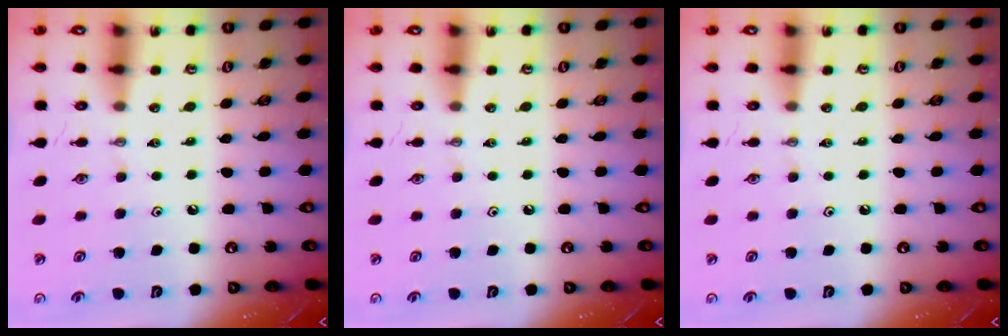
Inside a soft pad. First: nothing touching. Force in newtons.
{"total": 0.0}
{"total": 0.0}